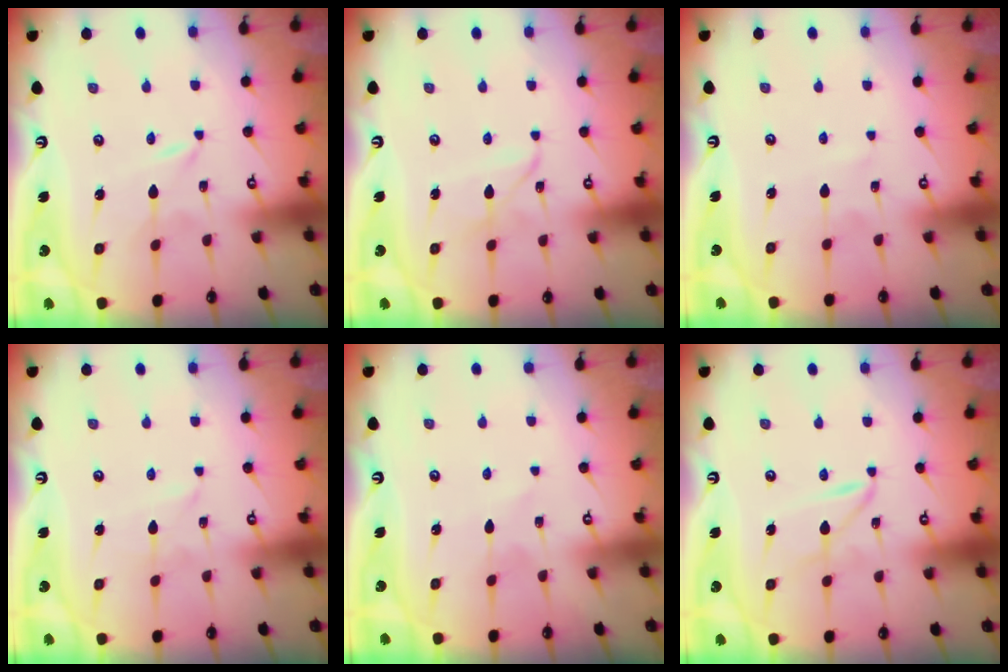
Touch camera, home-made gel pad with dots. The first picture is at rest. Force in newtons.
{"total": 2.8, "press": 2.8, "slide": 0.2}
{"total": 2.4, "press": 2.4, "slide": 0.3}
{"total": 2.4, "press": 2.4, "slide": 0.4}
{"total": 2.9, "press": 2.8, "slide": 0.4}
{"total": 2.0, "press": 2.0, "slide": 0.2}